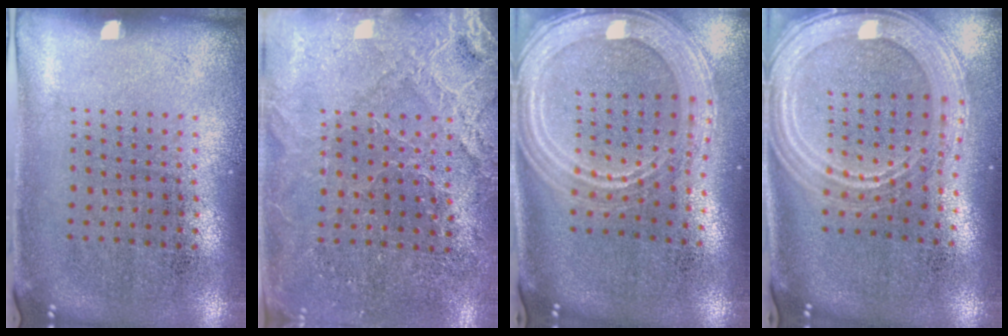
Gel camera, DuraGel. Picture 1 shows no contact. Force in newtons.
{"total": 3.0, "press": 2.9, "slide": 0.4}
{"total": 2.8, "press": 2.3, "slide": 1.5}
{"total": 2.8, "press": 2.3, "slide": 1.5}